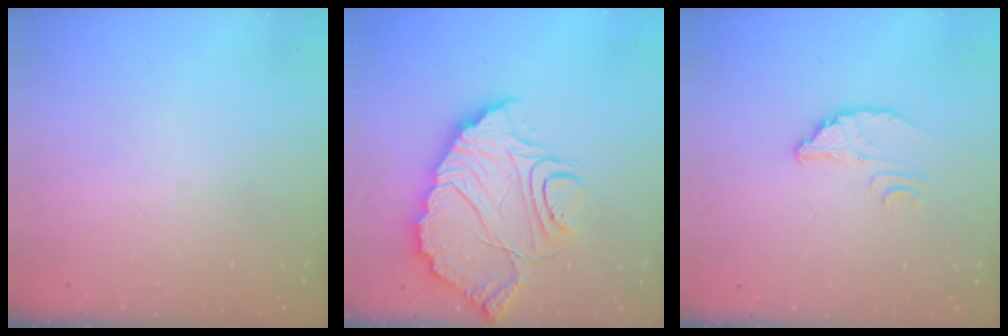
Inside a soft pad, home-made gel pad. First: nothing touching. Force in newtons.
{"total": 14.7, "press": 14.7, "slide": 1.3}
{"total": 3.2, "press": 3.2, "slide": 0.2}